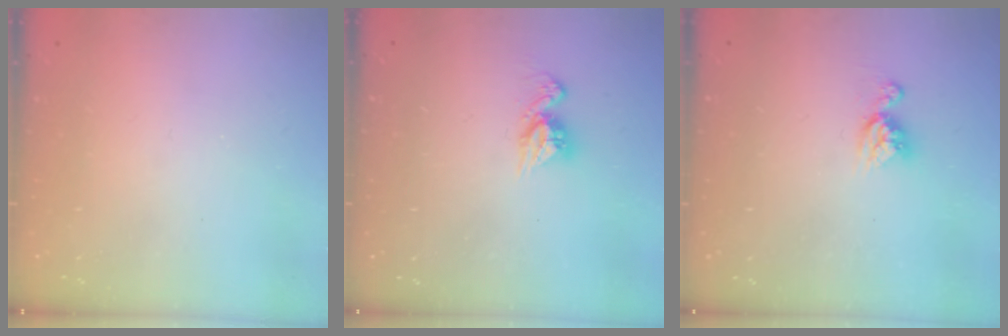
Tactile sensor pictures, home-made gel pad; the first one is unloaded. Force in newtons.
{"total": 7.8, "press": 7.8, "slide": 0.6}
{"total": 8.0, "press": 7.9, "slide": 0.7}